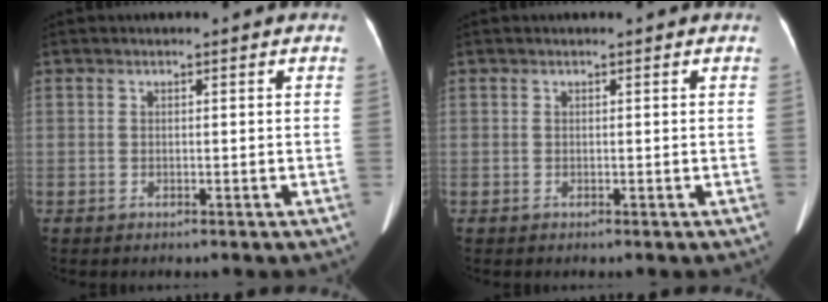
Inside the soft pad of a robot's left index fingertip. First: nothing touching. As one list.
[{"total": 0.0}]